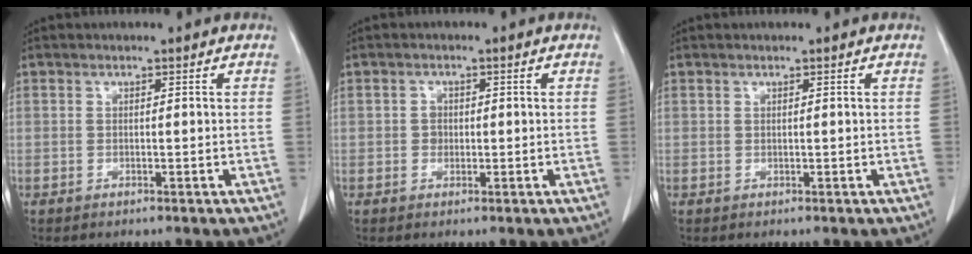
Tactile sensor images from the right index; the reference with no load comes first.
{"total": 1.5, "force": [-0.1, 1.4, 0.6], "torque": [-0.008, 0.004, -0.003]}
{"total": 0.0}